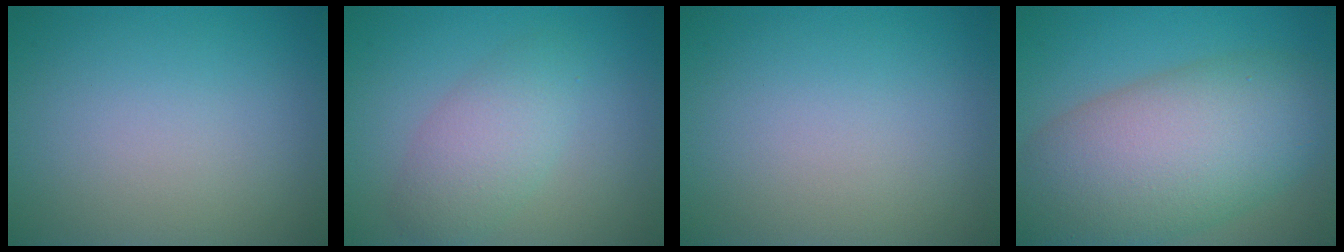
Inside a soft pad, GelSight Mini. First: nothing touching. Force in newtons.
{"total": 3.6, "press": 3.6, "slide": 0.1}
{"total": 0.0}
{"total": 11.6, "press": 11.6, "slide": 0.3}